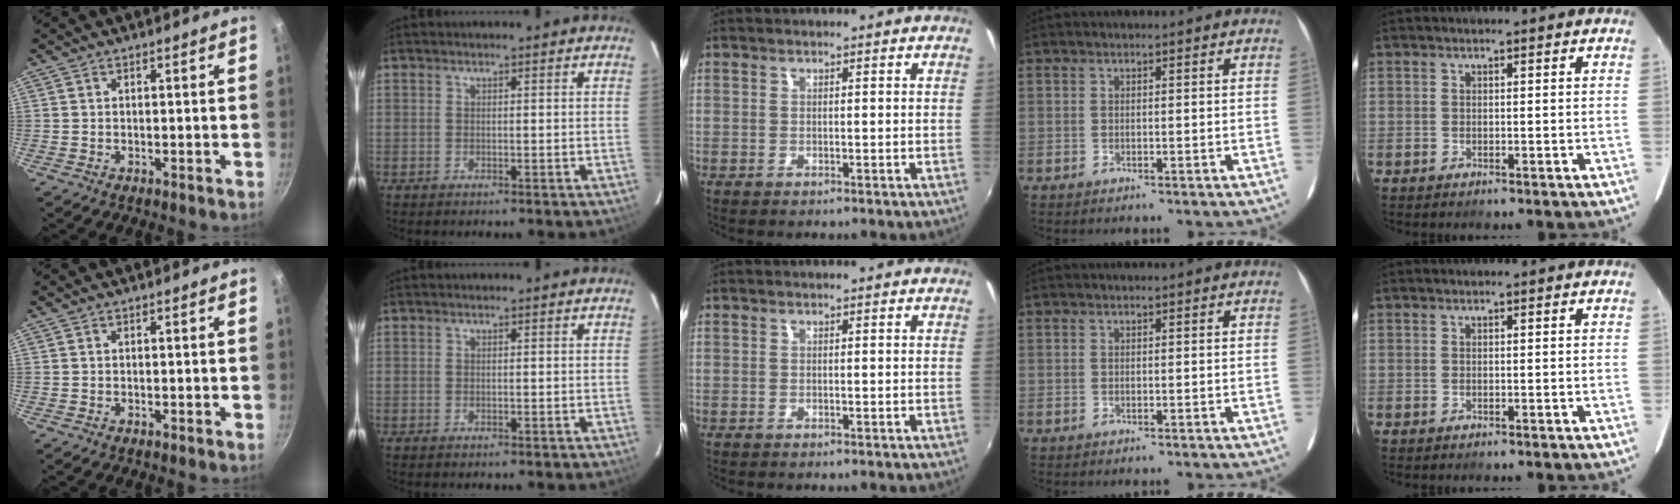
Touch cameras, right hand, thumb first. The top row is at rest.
{}